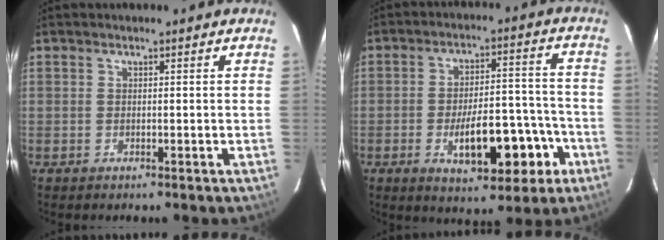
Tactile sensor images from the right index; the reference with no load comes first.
{"total": 12.7, "force": [-5.0, 4.8, 10.7], "torque": [-0.158, 0.022, -0.065]}